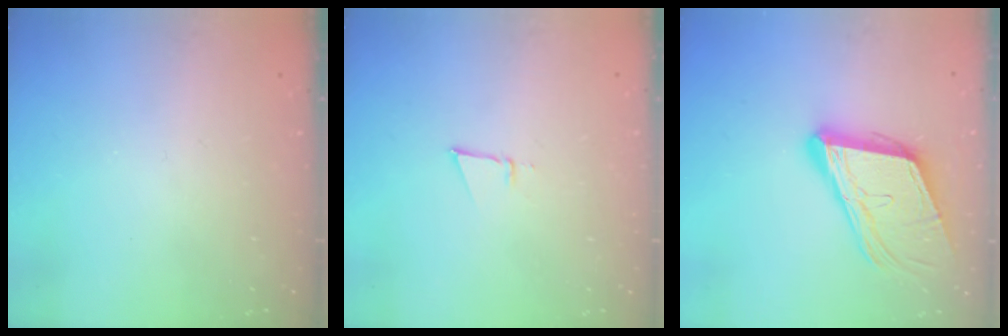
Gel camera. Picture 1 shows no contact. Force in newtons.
{"total": 4.3, "press": 4.2, "slide": 0.7}
{"total": 16.0, "press": 15.6, "slide": 3.7}